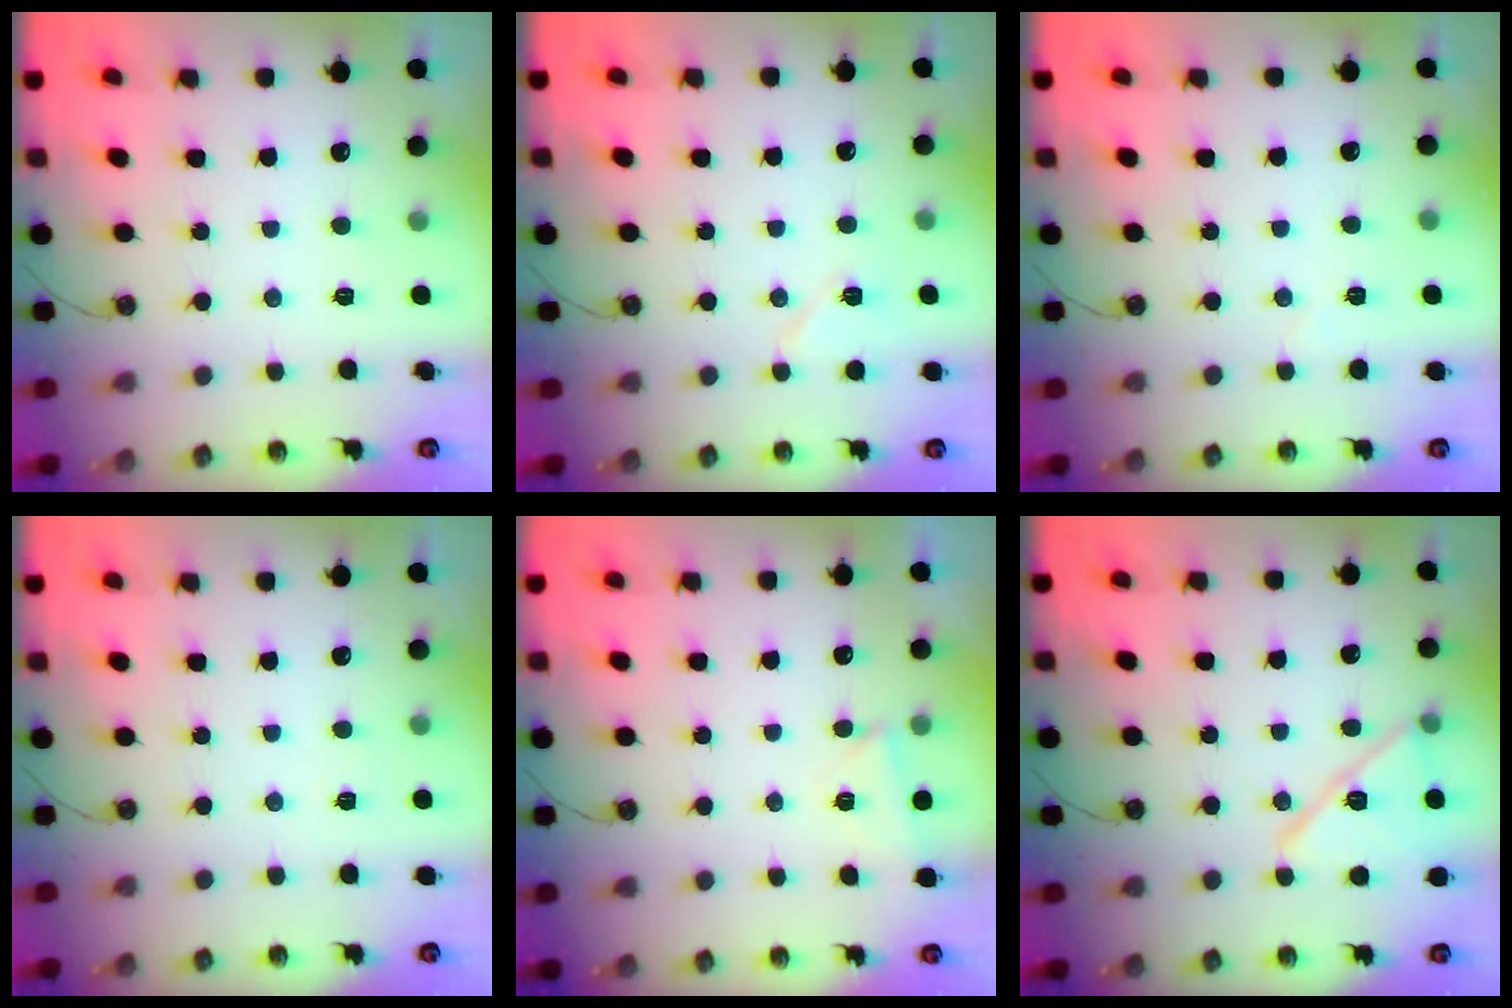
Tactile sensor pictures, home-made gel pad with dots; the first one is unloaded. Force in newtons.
{"total": 6.7, "press": 6.4, "slide": 2.1}
{"total": 3.0, "press": 2.6, "slide": 1.4}
{"total": 2.7, "press": 1.5, "slide": 2.3}
{"total": 2.7, "press": 2.7, "slide": 0.3}
{"total": 16.1, "press": 13.2, "slide": 9.3}